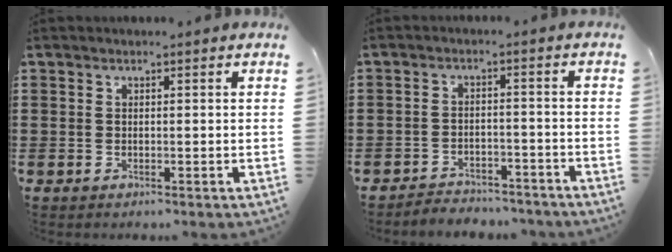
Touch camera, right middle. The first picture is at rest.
{"total": 3.5, "force": [-3.4, 0.5, -0.2], "torque": [-0.004, 0.002, -0.074]}